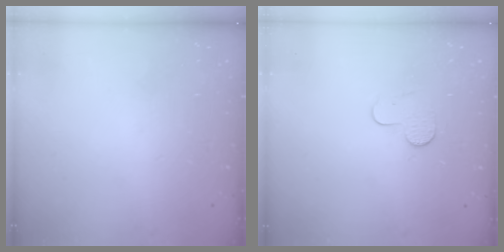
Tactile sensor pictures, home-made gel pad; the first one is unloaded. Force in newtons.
{"total": 6.2, "press": 6.1, "slide": 0.6}